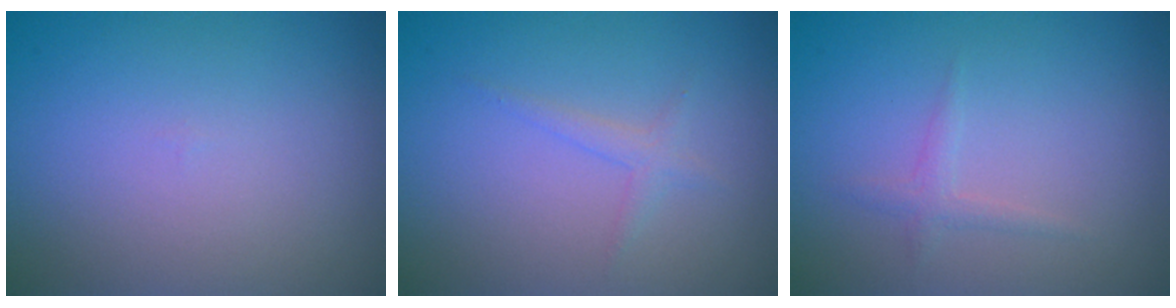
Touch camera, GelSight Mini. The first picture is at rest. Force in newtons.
{"total": 1.2, "press": 1.2, "slide": 0.0}
{"total": 1.1, "press": 1.0, "slide": 0.1}